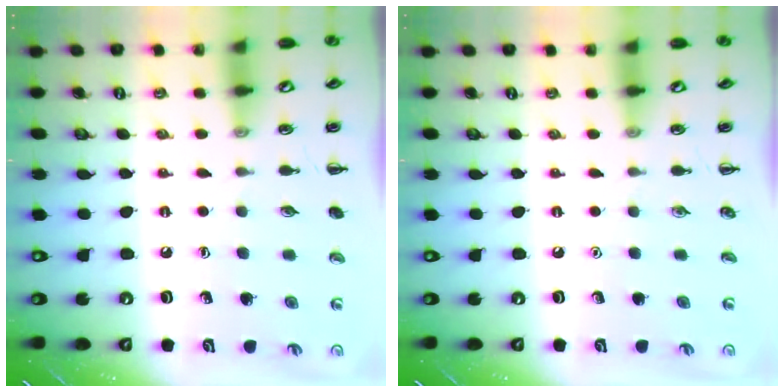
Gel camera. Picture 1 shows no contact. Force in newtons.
{"total": 0.0}